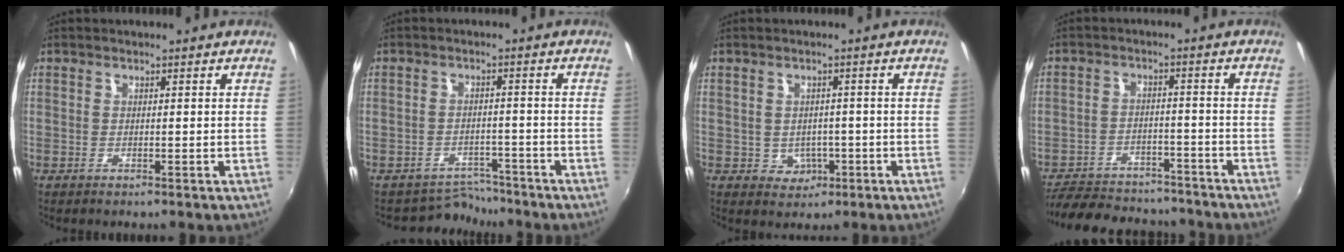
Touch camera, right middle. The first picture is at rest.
{"total": 4.6, "force": [-4.3, 1.4, -1.1], "torque": [0.012, 0.008, -0.068]}
{"total": 3.7, "force": [-0.9, 3.4, 1.0], "torque": [-0.025, 0.005, -0.001]}
{"total": 18.3, "force": [-15.6, 6.9, 6.7], "torque": [-0.157, 0.009, -0.215]}